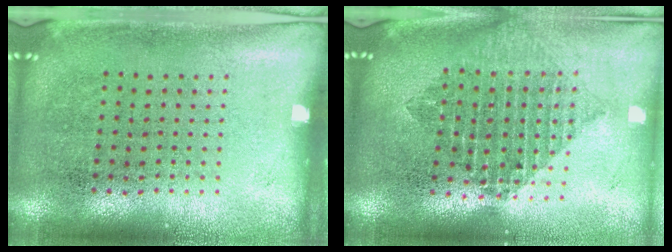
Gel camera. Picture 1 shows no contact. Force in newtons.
{"total": 2.1, "press": 1.7, "slide": 1.2}